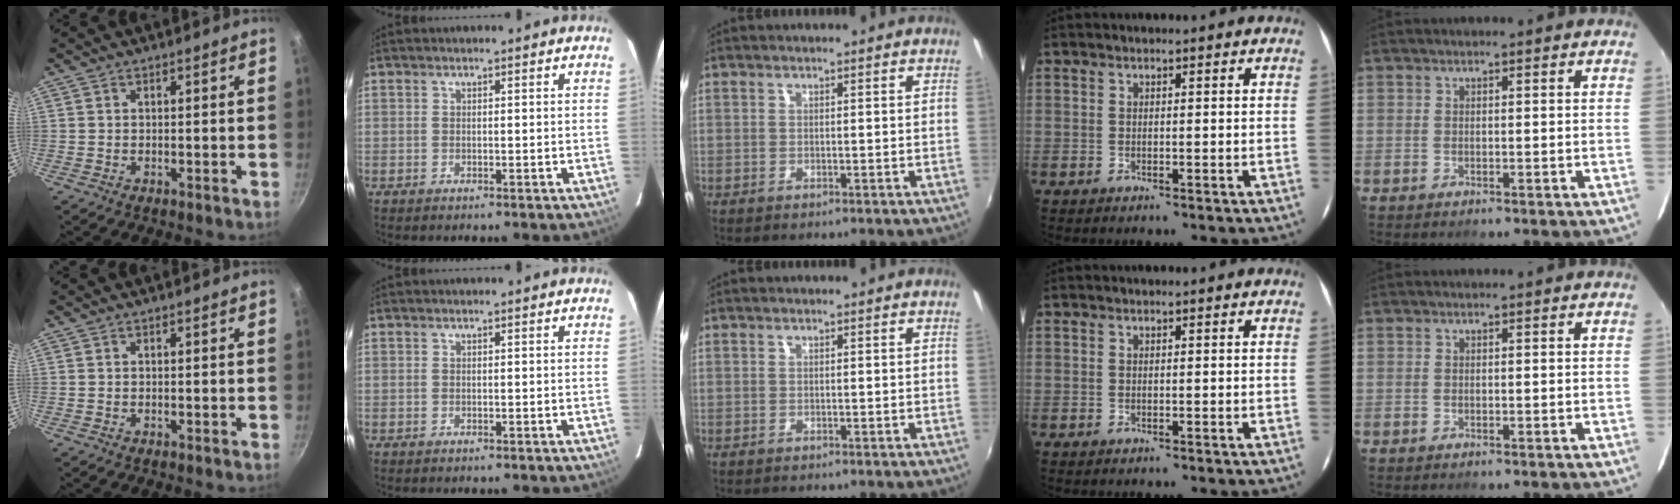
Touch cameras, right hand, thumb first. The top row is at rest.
{}